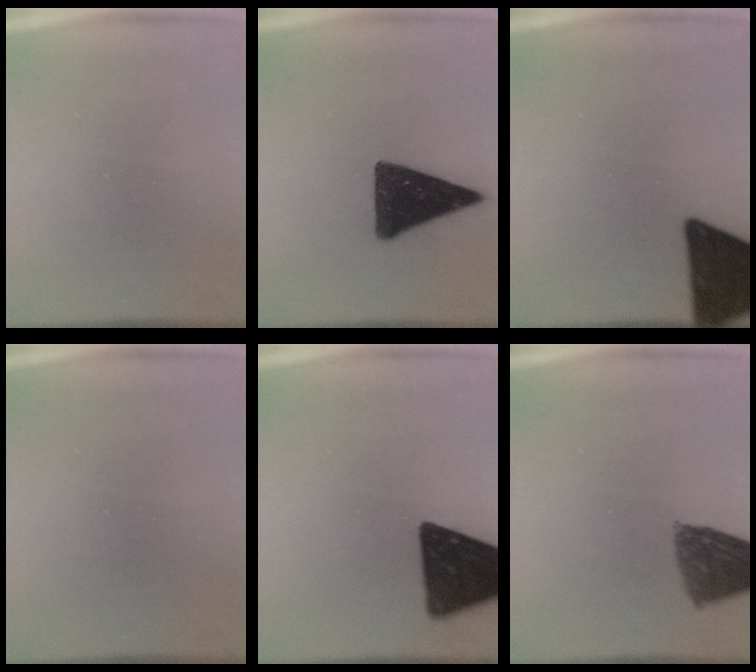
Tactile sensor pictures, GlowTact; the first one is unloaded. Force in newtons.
{"total": 15.4}
{"total": 18.5}
{"total": 0.0}
{"total": 18.5}
{"total": 8.9}